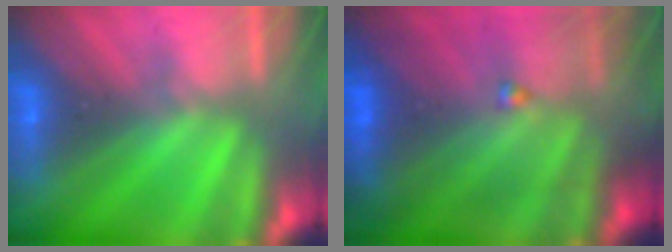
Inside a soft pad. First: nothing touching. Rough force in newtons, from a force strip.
{"total": 7.4}